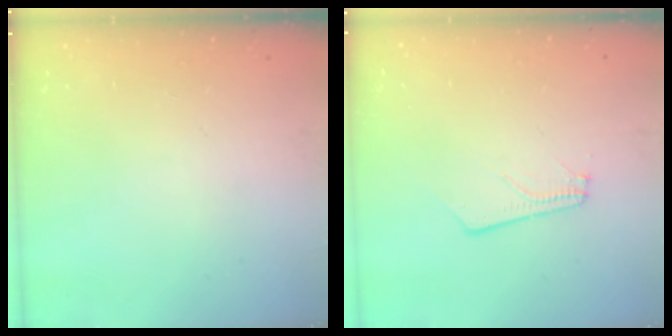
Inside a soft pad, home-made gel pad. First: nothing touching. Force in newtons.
{"total": 2.4, "press": 2.4, "slide": 0.4}